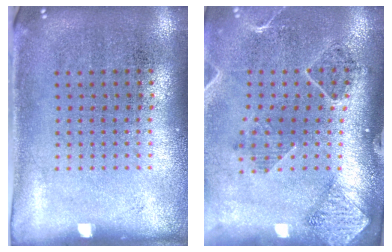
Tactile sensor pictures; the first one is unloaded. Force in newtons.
{"total": 1.6, "press": 1.6, "slide": 0.1}